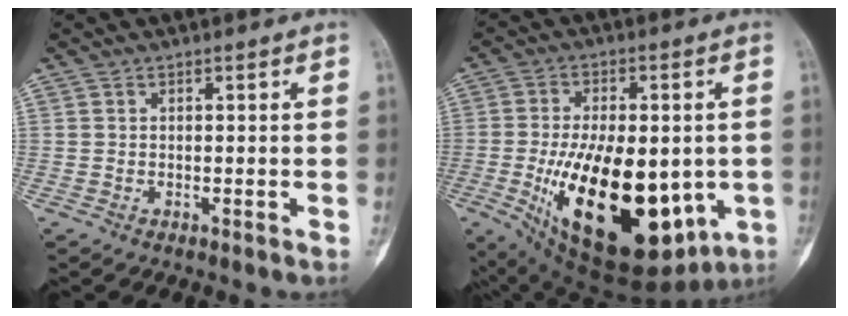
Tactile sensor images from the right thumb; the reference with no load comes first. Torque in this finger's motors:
{"motor_torque": [2.56, 2.45, 2.74, -0.03, 0.81]}